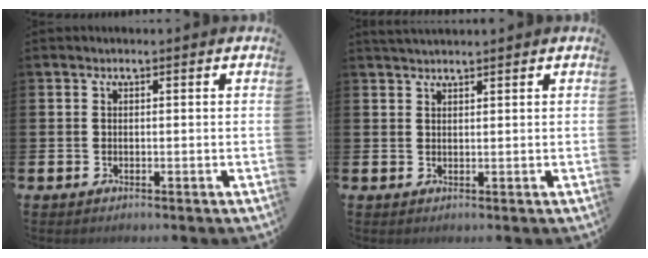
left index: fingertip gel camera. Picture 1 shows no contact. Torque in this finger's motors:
{"motor_torque": [-0.21, -0.40, 0.05, 0.09]}